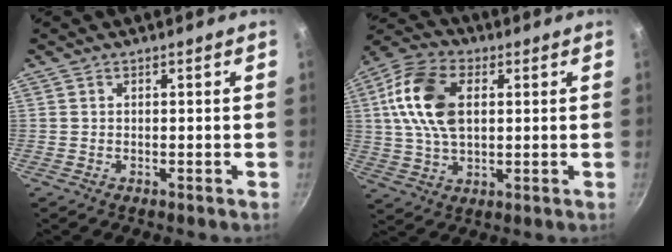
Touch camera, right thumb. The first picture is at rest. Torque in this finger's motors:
{"motor_torque": [0.95, 2.79, 1.40, -0.49, 0.46]}